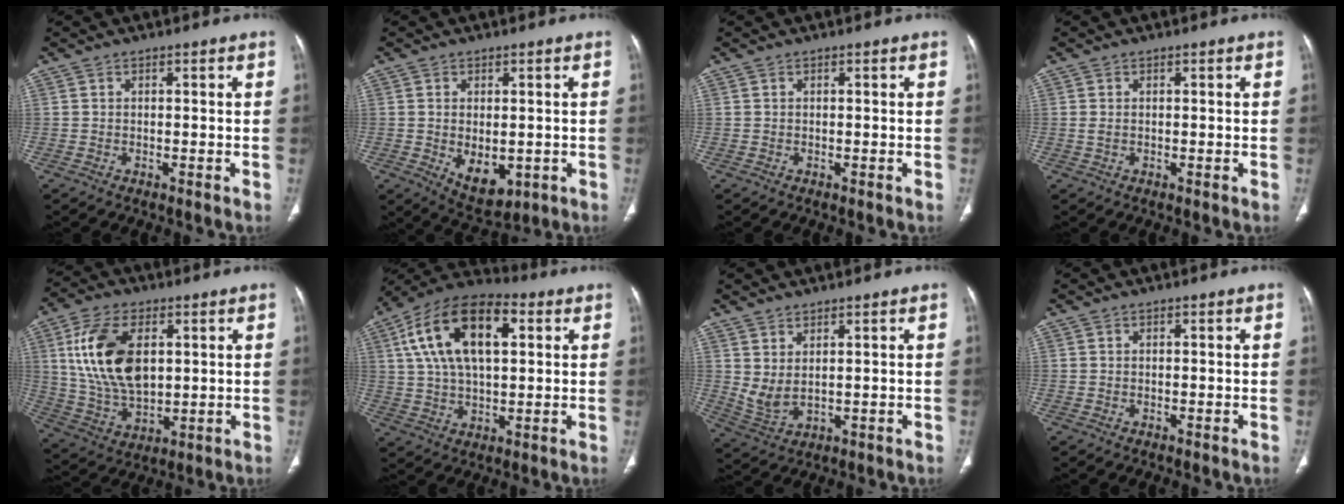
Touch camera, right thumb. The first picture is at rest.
{"total": 7.8, "force": [-1.4, 4.6, 6.1], "torque": [-0.078, -0.011, -0.003]}
{"total": 0.0}
{"total": 1.0, "force": [0.0, 0.5, 0.8], "torque": [-0.022, -0.003, 0.003]}
{"total": 16.6, "force": [3.9, 9.7, 12.9], "torque": [-0.236, -0.012, 0.083]}
{"total": 19.0, "force": [5.5, 9.9, 15.2], "torque": [-0.261, 0.015, 0.089]}
{"total": 4.8, "force": [2.0, 1.9, 3.9], "torque": [-0.083, -0.017, 0.053]}
{"total": 0.0}